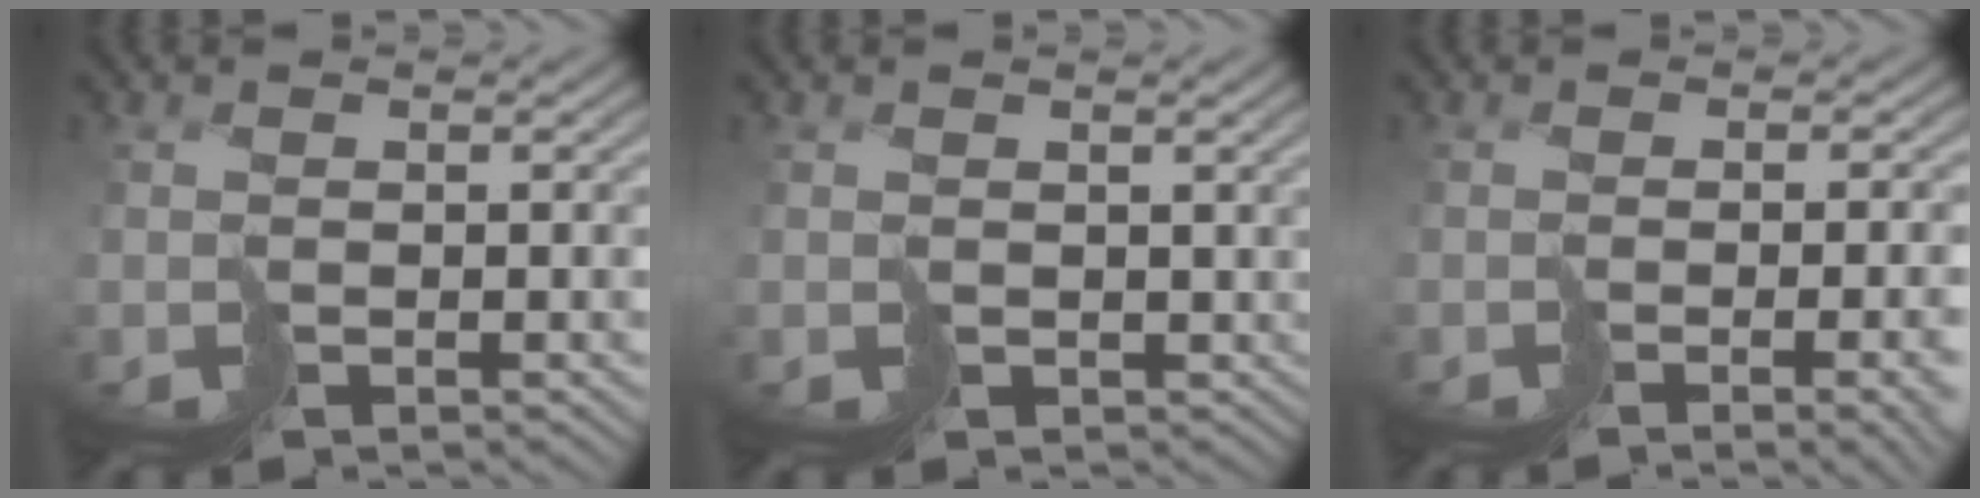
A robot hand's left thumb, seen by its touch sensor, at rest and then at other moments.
{"total": 2.1, "force": [0.5, 1.9, 0.7], "torque": [-0.023, -0.008, 0.009]}
{"total": 5.7, "force": [-2.6, 1.5, 4.8], "torque": [-0.052, -0.020, -0.019]}